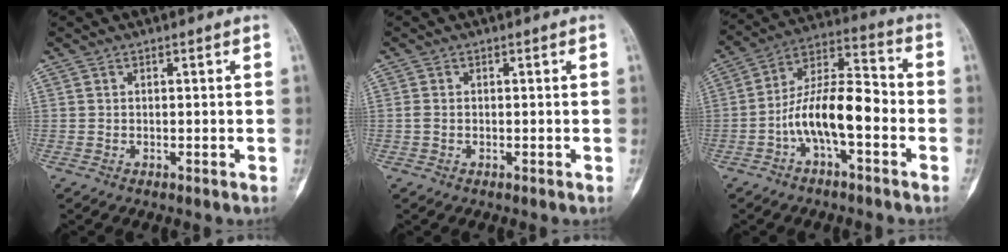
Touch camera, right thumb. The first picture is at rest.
{"total": 0.8, "force": [-0.1, 0.6, 0.6], "torque": [-0.013, 0.001, -0.002]}
{"total": 13.5, "force": [-3.9, 5.3, 11.8], "torque": [-0.207, 0.051, -0.074]}